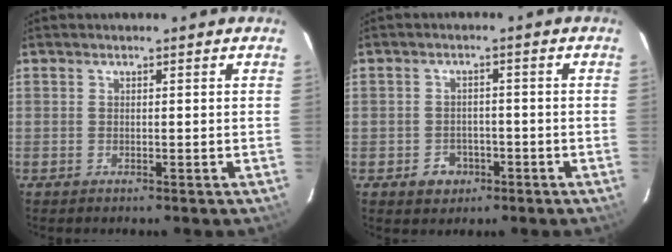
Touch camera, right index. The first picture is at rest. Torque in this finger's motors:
{"motor_torque": [-0.10, 0.24, -0.68, -0.21]}